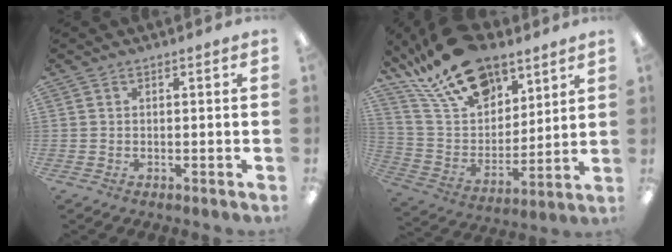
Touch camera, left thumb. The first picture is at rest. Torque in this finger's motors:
{"motor_torque": [1.67, 0.71, 1.48, -1.29, 0.14]}